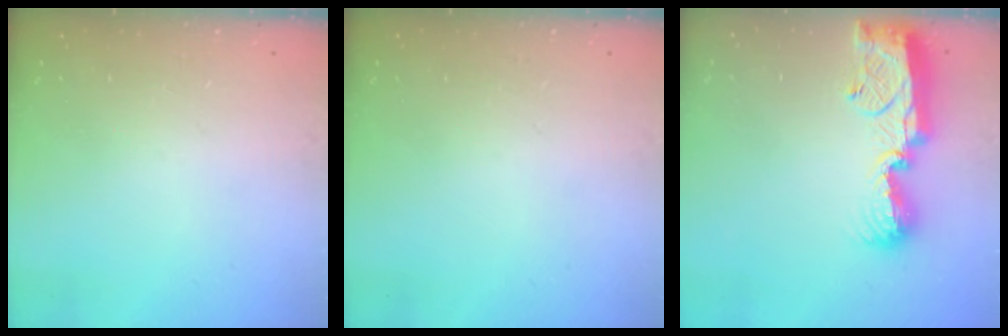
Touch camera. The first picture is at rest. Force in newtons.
{"total": 0.0}
{"total": 12.8, "press": 12.7, "slide": 1.1}